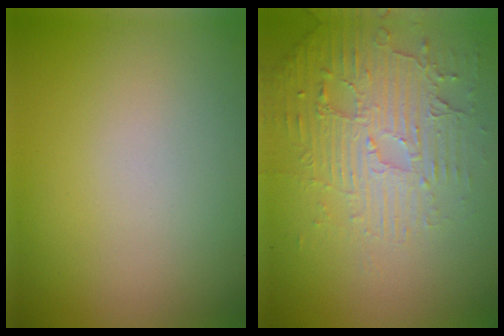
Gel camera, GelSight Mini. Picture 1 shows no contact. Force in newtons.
{"total": 5.9, "press": 3.7, "slide": 4.6}